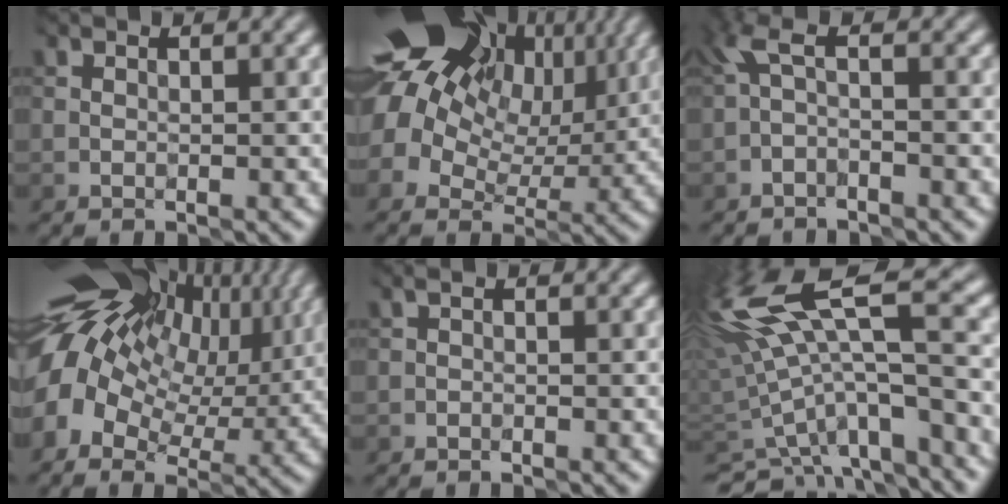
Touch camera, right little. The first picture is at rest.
{"total": 20.7, "force": [7.1, 16.1, 11.0], "torque": [-0.230, 0.044, 0.080]}
{"total": 1.6, "force": [-1.0, 0.2, 1.3], "torque": [-0.033, 0.003, -0.027]}
{"total": 16.3, "force": [3.1, 11.0, 11.6], "torque": [-0.225, 0.012, 0.046]}
{"total": 0.0}
{"total": 11.0, "force": [0.6, 3.6, 10.4], "torque": [-0.203, 0.005, 0.033]}